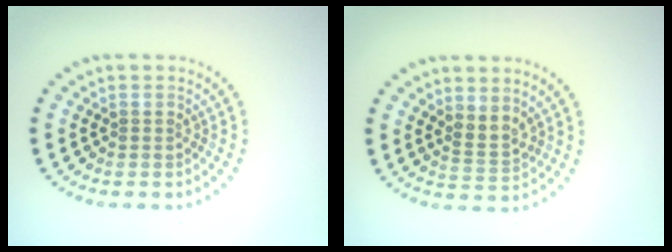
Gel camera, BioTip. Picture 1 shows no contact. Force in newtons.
{"total": 2.1, "press": 1.5, "slide": 1.4}